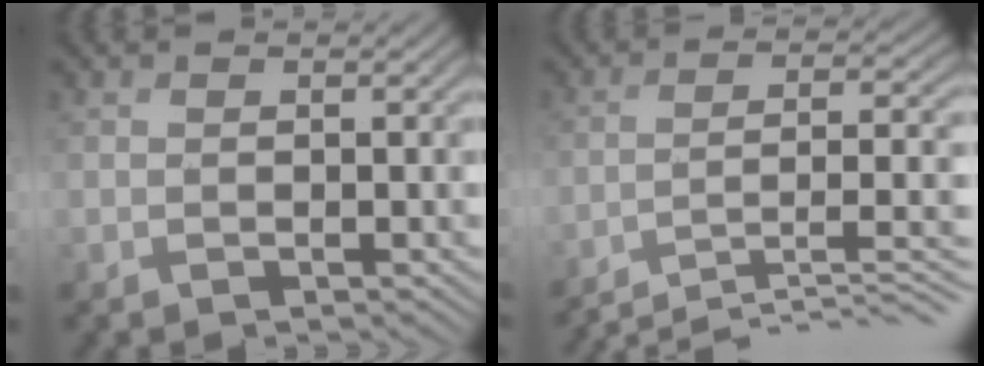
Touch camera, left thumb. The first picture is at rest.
{"total": 10.6, "force": [-8.0, 1.9, 6.7], "torque": [-0.109, 0.008, -0.123]}